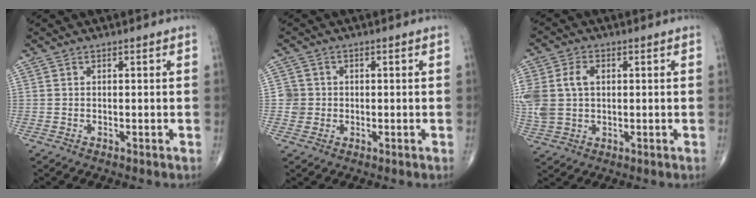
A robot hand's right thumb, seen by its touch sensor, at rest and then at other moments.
{"total": 3.0, "force": [-0.1, 3.0, 0.2], "torque": [0.022, 0.008, -0.004]}
{"total": 10.4, "force": [1.3, 7.4, 7.2], "torque": [-0.171, 0.010, 0.032]}